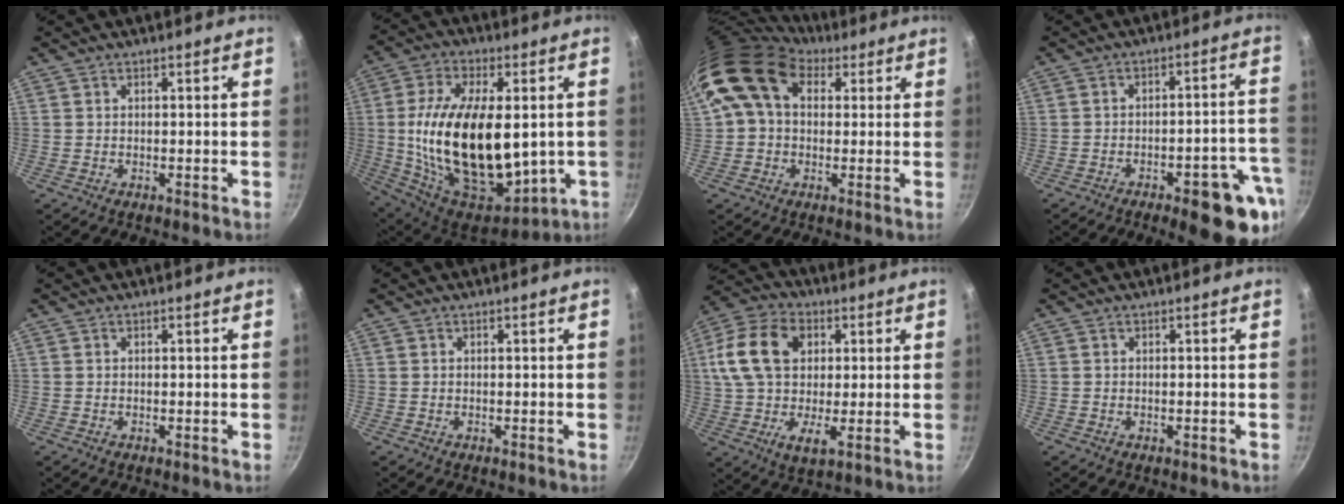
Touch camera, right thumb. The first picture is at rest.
{"total": 28.5, "force": [0.2, 15.3, 24.1], "torque": [-0.419, -0.010, 0.024]}
{"total": 13.6, "force": [4.9, 9.5, 8.4], "torque": [-0.134, 0.012, 0.072]}
{"total": 13.8, "force": [-7.1, 4.2, 11.1], "torque": [-0.098, 0.043, -0.089]}
{"total": 0.0}
{"total": 0.0}
{"total": 16.4, "force": [3.6, 10.8, 11.7], "torque": [-0.200, 0.008, 0.048]}
{"total": 0.9, "force": [-0.5, 0.6, 0.5], "torque": [-0.011, 0.003, -0.007]}